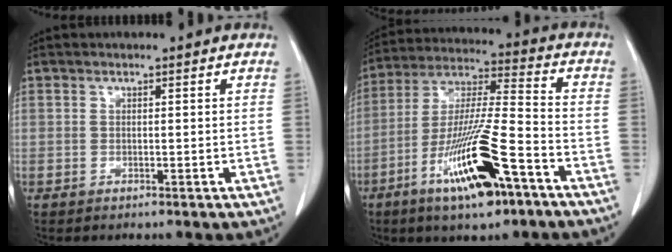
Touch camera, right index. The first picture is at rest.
{"total": 16.8, "force": [-8.7, 2.4, 14.2], "torque": [-0.284, -0.017, -0.149]}